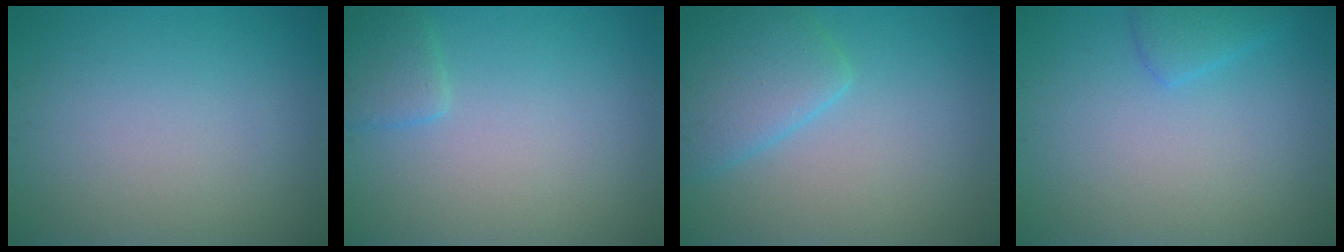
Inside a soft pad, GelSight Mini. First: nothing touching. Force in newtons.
{"total": 1.7, "press": 1.7, "slide": 0.1}
{"total": 4.7, "press": 4.7, "slide": 0.2}
{"total": 1.7, "press": 1.7, "slide": 0.1}